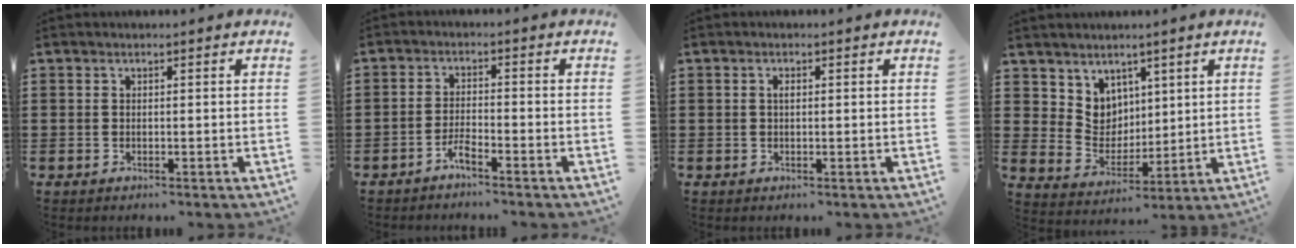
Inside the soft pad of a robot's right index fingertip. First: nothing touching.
{"total": 2.5, "force": [-2.1, 0.2, 1.3], "torque": [-0.033, 0.001, -0.043]}
{"total": 0.9, "force": [0.1, 0.3, 0.9], "torque": [-0.018, 0.000, 0.002]}
{"total": 5.8, "force": [3.6, 4.5, 0.4], "torque": [-0.039, -0.010, 0.071]}